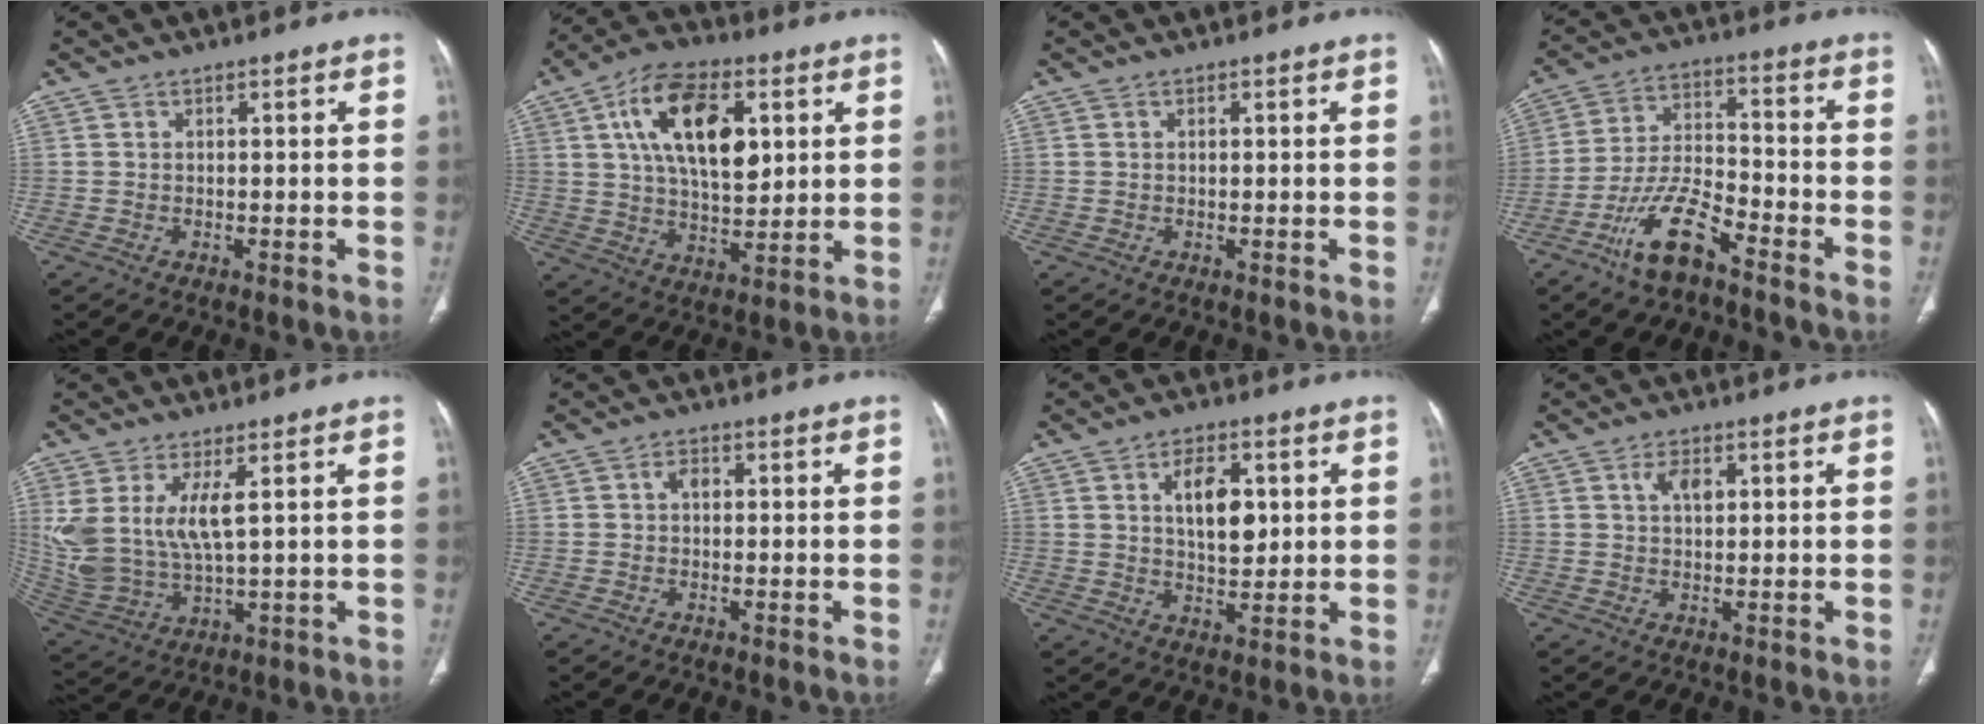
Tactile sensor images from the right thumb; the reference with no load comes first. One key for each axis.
{"total": 17.9, "fx": 5.5, "fy": 9.4, "fz": 14.2, "tx": -0.215, "ty": -0.011, "tz": 0.094}
{"total": 0.6, "fx": 0.2, "fy": 0.2, "fz": 0.5, "tx": -0.005, "ty": 0.000, "tz": 0.003}
{"total": 11.4, "fx": -7.5, "fy": 3.7, "fz": 7.7, "tx": -0.154, "ty": 0.049, "tz": -0.146}
{"total": 12.8, "fx": 4.0, "fy": 5.2, "fz": 11.0, "tx": -0.246, "ty": -0.025, "tz": 0.098}
{"total": 1.8, "fx": 0.2, "fy": 1.2, "fz": 1.3, "tx": -0.013, "ty": 0.004, "tz": -0.004}
{"total": 8.6, "fx": 2.2, "fy": 4.7, "fz": 6.9, "tx": -0.087, "ty": -0.013, "tz": 0.040}
{"total": 3.3, "fx": 0.8, "fy": 2.1, "fz": 2.4, "tx": -0.032, "ty": 0.004, "tz": 0.008}